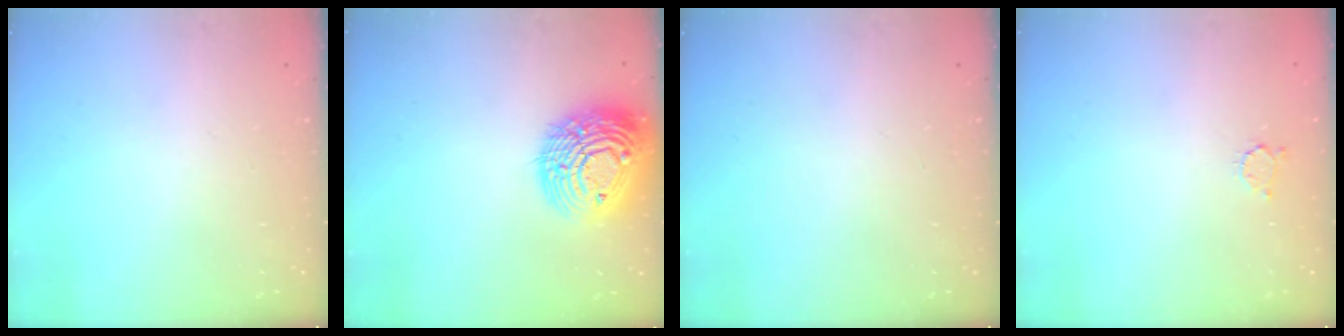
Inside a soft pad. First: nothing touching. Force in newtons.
{"total": 20.6, "press": 20.5, "slide": 1.8}
{"total": 0.0}
{"total": 2.7, "press": 2.7, "slide": 0.3}